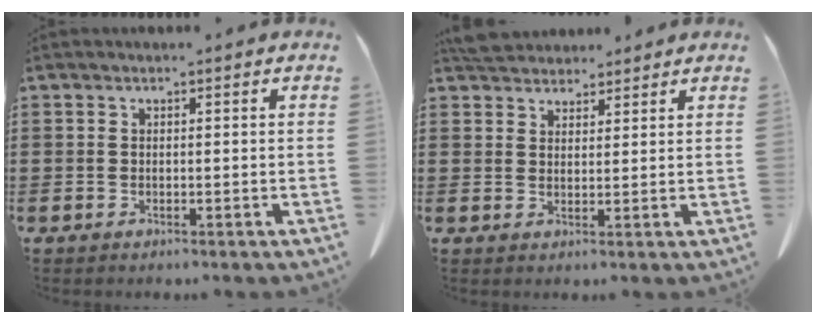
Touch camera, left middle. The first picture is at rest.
{"total": 4.2, "force": [4.1, 1.0, 0.4], "torque": [-0.012, -0.011, 0.079]}